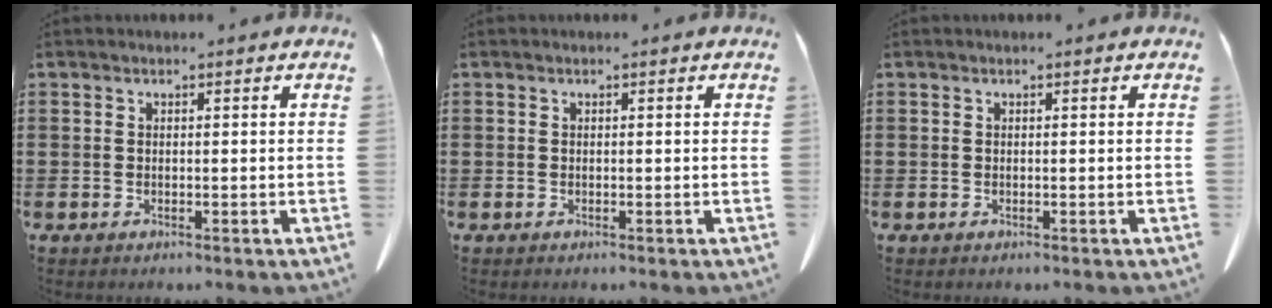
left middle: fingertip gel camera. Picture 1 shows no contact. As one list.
[{"total": 0.0}, {"total": 0.0}]